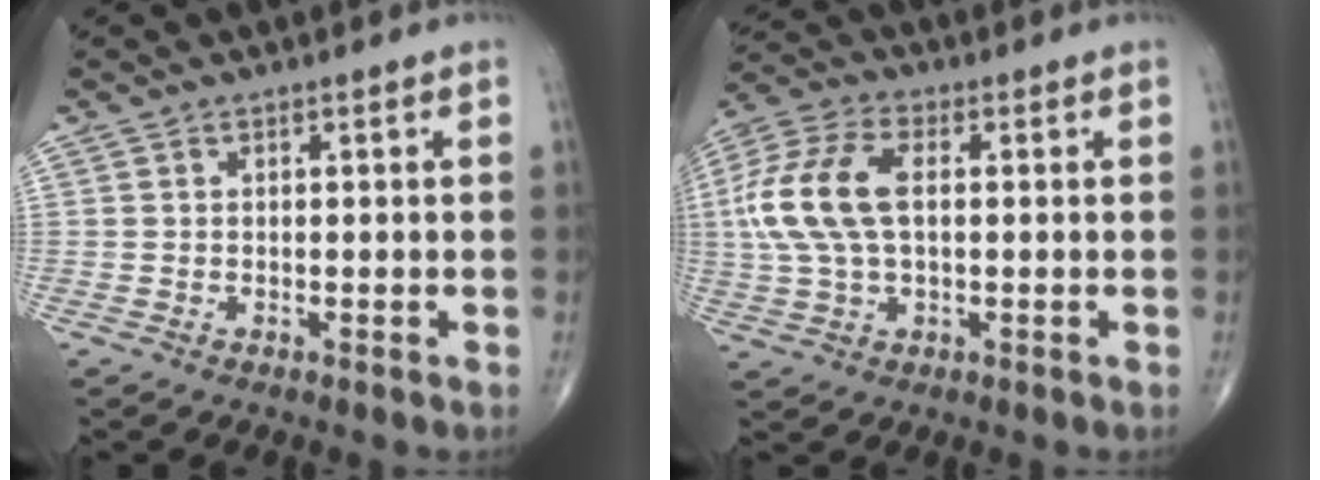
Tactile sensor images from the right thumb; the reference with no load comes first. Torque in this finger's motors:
{"motor_torque": [1.23, 2.71, 0.79, -0.69, 0.15]}